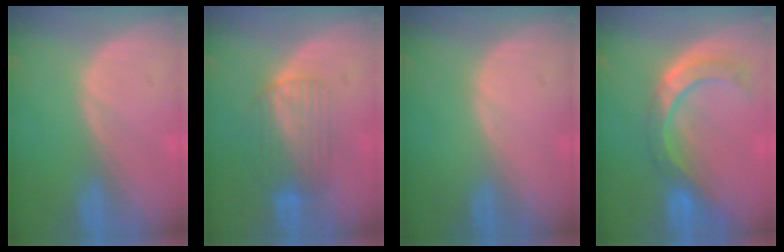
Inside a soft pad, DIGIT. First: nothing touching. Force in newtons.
{"total": 6.7, "press": 6.3, "slide": 2.3}
{"total": 0.0}
{"total": 8.6, "press": 7.2, "slide": 4.5}